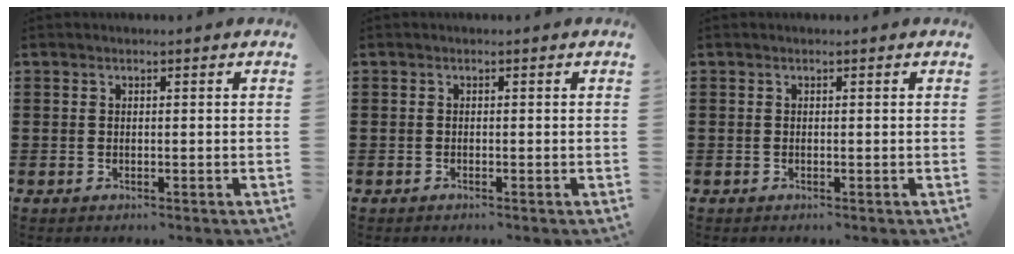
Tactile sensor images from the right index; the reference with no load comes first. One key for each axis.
{"total": 0.0}
{"total": 0.0}